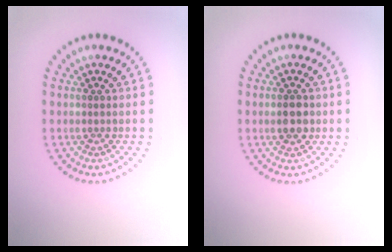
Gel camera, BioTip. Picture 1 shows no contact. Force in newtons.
{"total": 2.7, "press": 2.7, "slide": 0.1}